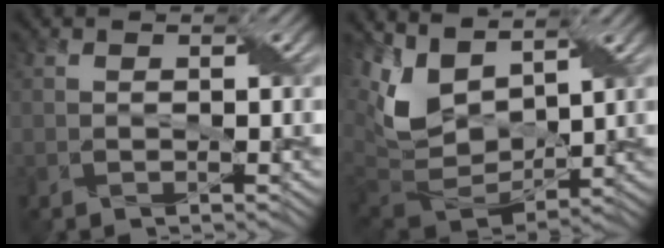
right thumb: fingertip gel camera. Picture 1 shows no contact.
{"total": 11.2, "force": [4.6, 6.6, 7.9], "torque": [-0.208, 0.007, 0.089]}